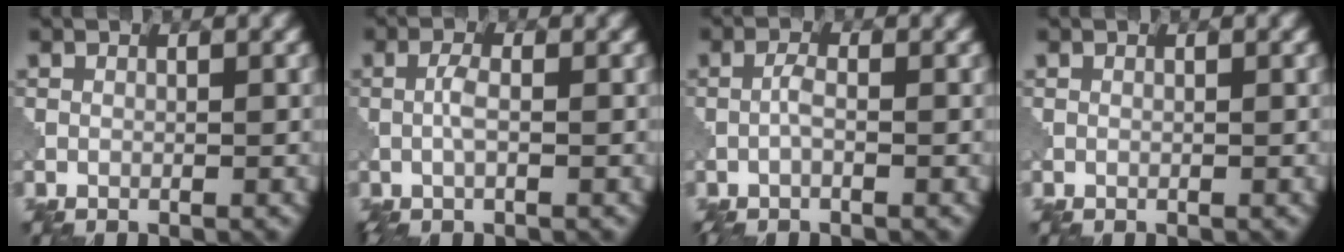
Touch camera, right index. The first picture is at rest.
{"total": 2.0, "force": [-0.4, 0.6, 1.9], "torque": [-0.043, 0.004, -0.011]}
{"total": 1.7, "force": [-0.7, 0.4, 1.4], "torque": [-0.034, 0.003, -0.019]}
{"total": 0.0}